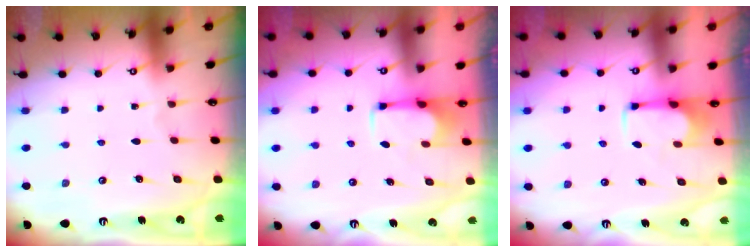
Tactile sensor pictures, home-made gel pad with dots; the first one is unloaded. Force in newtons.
{"total": 2.8, "press": 2.7, "slide": 0.8}
{"total": 2.5, "press": 2.4, "slide": 0.8}